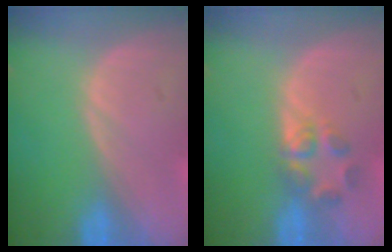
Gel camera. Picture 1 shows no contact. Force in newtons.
{"total": 3.7, "press": 3.5, "slide": 0.9}